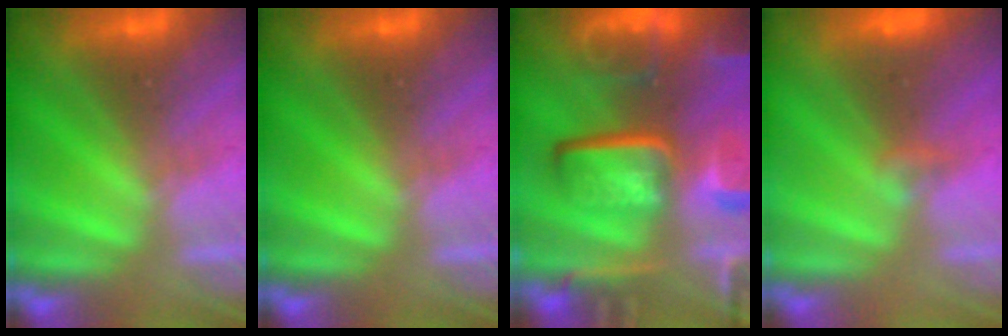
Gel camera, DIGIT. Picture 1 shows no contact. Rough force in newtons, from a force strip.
{"total": 0.0}
{"total": 8.7}
{"total": 1.4}